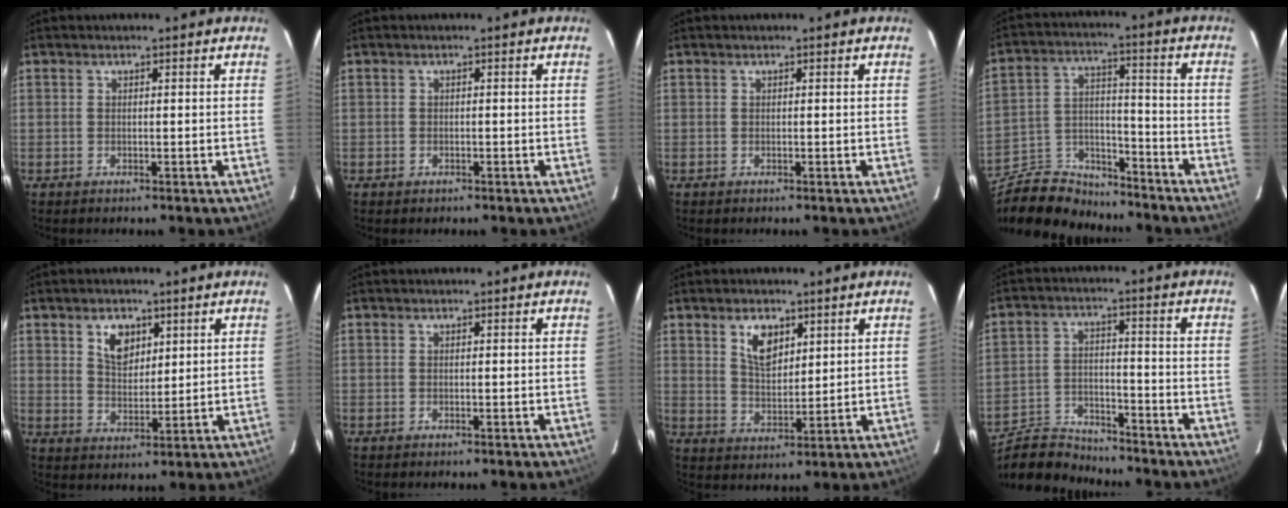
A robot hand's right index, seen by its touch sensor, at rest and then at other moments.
{"total": 1.1, "force": [-0.6, 0.9, 0.1], "torque": [-0.001, 0.003, -0.005]}
{"total": 0.0}
{"total": 16.8, "force": [-14.3, 6.7, 5.6], "torque": [-0.135, 0.027, -0.236]}
{"total": 6.2, "force": [3.1, 3.9, 3.7], "torque": [-0.057, 0.006, 0.060]}
{"total": 0.0}
{"total": 6.7, "force": [3.5, 3.6, 4.4], "torque": [-0.076, 0.005, 0.069]}
{"total": 11.8, "force": [-11.1, 2.9, 2.5], "torque": [-0.076, 0.001, -0.197]}